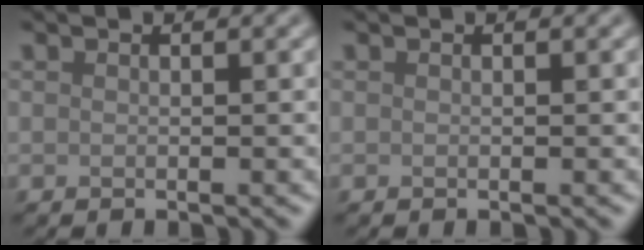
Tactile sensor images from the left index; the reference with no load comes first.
{"total": 0.0}